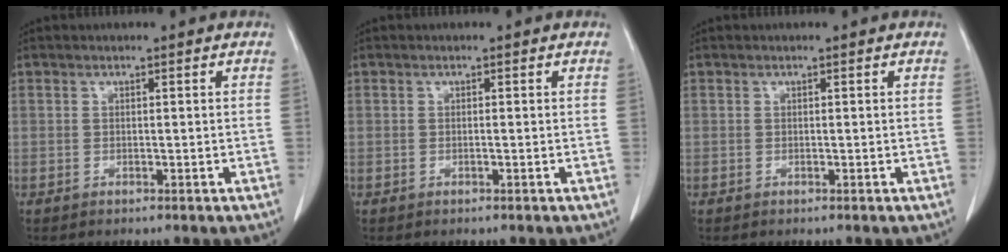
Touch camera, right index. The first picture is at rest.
{"total": 0.0}
{"total": 0.0}